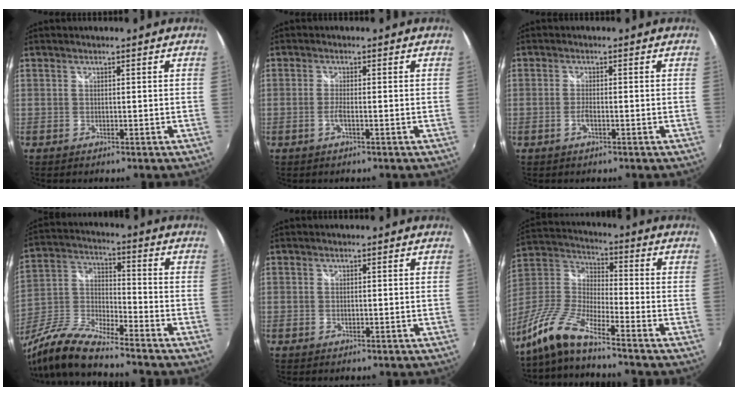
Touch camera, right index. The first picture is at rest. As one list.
[{"total": 1.9, "force": [-0.8, -0.1, 1.7], "torque": [-0.036, -0.003, -0.017]}, {"total": 1.9, "force": [-0.8, 0.3, 1.7], "torque": [-0.037, -0.002, -0.015]}, {"total": 11.8, "force": [-10.1, 1.2, 6.0], "torque": [-0.132, -0.015, -0.202]}, {"total": 0.0}, {"total": 12.0, "force": [-9.3, 1.5, 7.4], "torque": [-0.170, -0.005, -0.197]}]